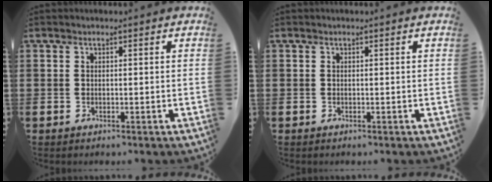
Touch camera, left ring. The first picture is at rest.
{"total": 0.0}